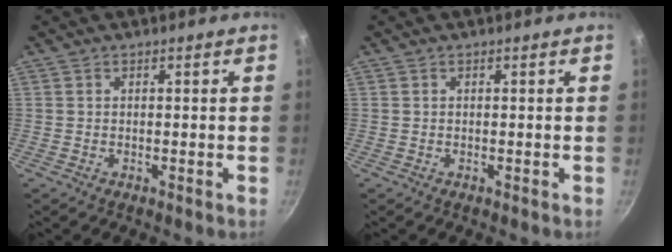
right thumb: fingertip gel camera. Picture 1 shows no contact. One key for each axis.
{"total": 0.0}